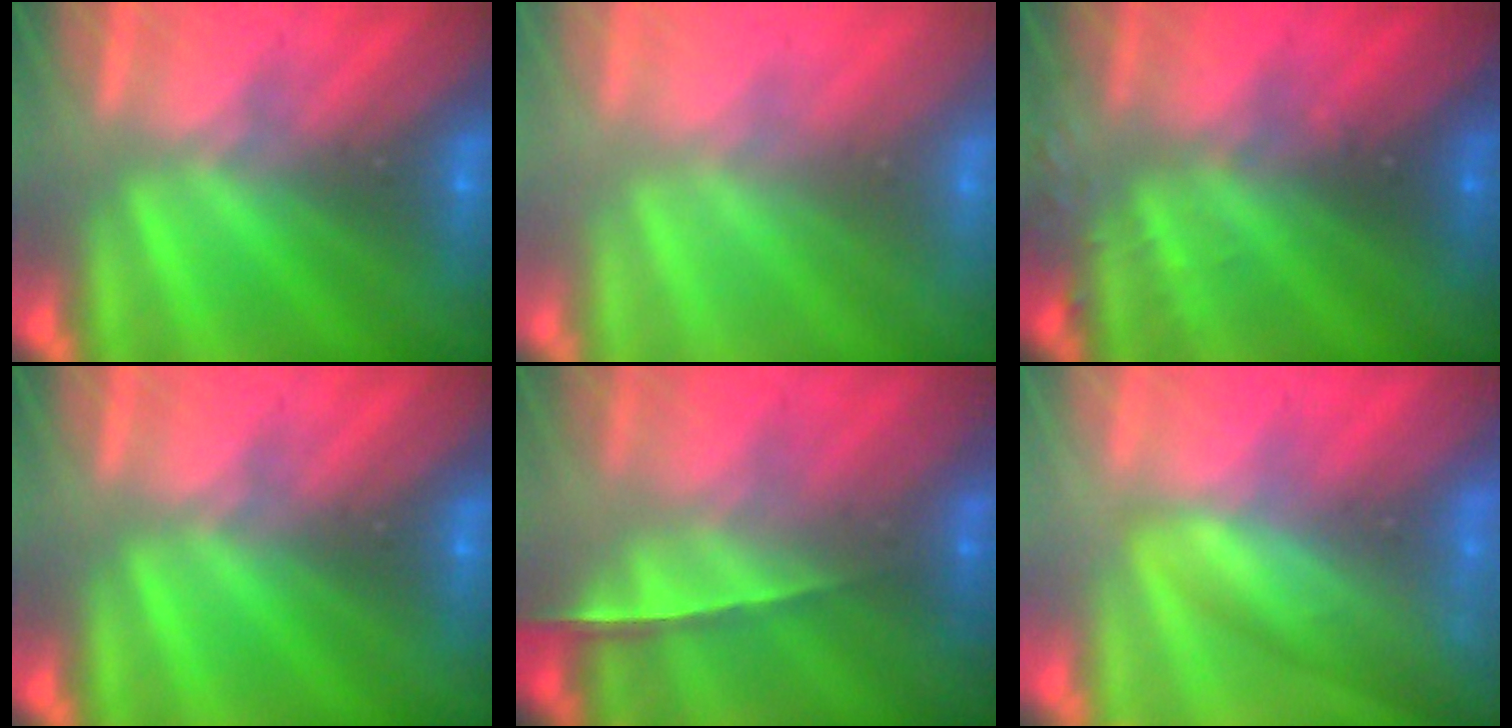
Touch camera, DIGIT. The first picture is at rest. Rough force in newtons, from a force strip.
{"total": 2.8}
{"total": 3.2}
{"total": 0.0}
{"total": 1.6}
{"total": 3.5}